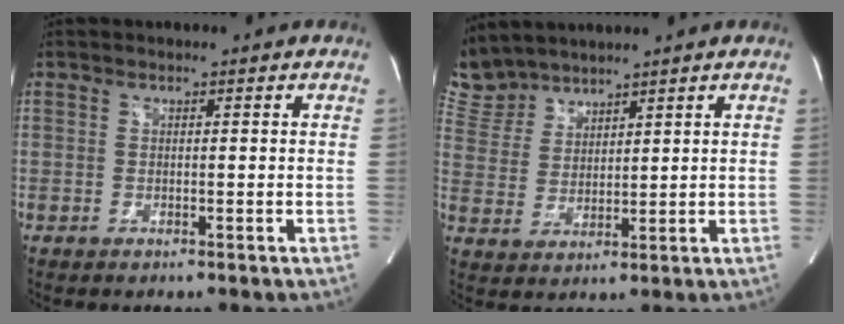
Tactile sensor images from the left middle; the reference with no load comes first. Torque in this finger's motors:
{"motor_torque": [0.10, -0.33, 0.28, 0.14]}